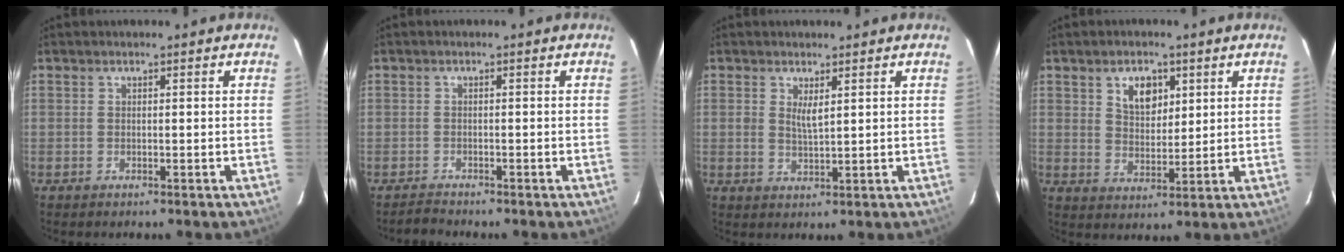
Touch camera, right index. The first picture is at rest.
{"total": 1.8, "force": [-1.6, 0.6, -0.3], "torque": [-0.002, 0.003, -0.033]}
{"total": 2.7, "force": [1.2, 0.8, 2.3], "torque": [-0.040, -0.003, 0.021]}
{"total": 6.4, "force": [3.0, 4.0, 4.0], "torque": [-0.060, 0.005, 0.057]}